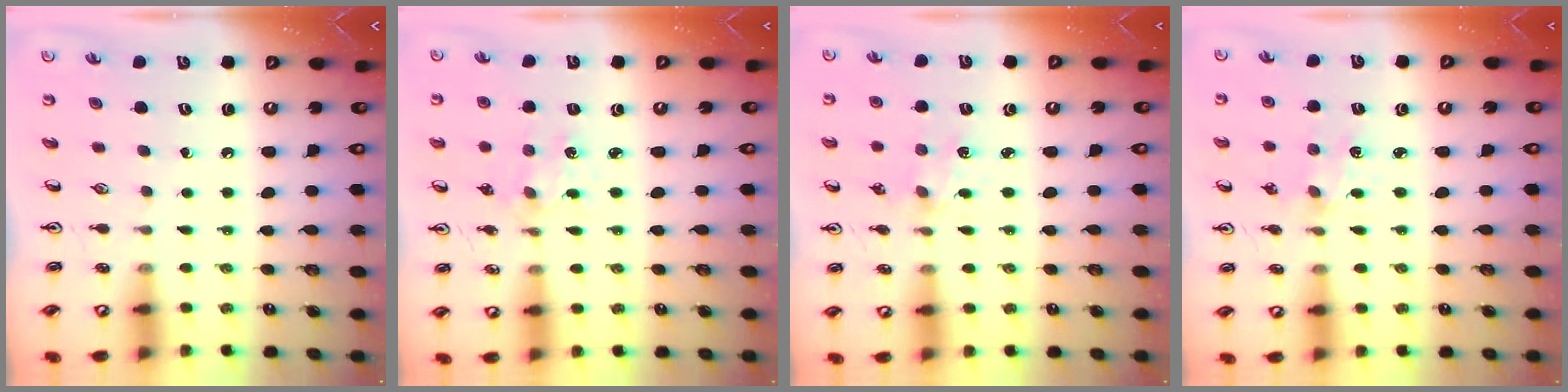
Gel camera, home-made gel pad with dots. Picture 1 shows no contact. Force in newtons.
{"total": 1.8, "press": 1.8, "slide": 0.4}
{"total": 1.3, "press": 1.2, "slide": 0.4}
{"total": 1.7, "press": 1.7, "slide": 0.1}